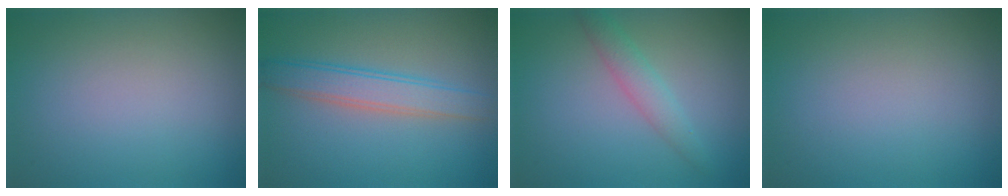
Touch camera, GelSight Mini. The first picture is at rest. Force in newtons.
{"total": 3.6, "press": 3.6, "slide": 0.1}
{"total": 2.2, "press": 2.2, "slide": 0.0}
{"total": 0.0}